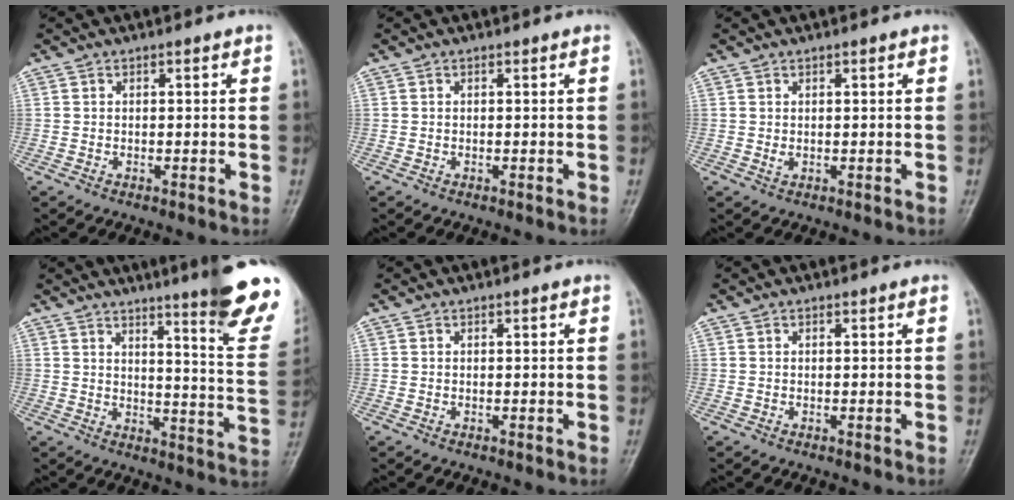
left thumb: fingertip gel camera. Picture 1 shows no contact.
{"total": 0.0}
{"total": 1.6, "force": [0.5, 0.8, 1.3], "torque": [-0.017, 0.001, 0.011]}
{"total": 17.4, "force": [11.7, 1.7, 12.8], "torque": [-0.133, -0.080, 0.147]}
{"total": 0.0}
{"total": 0.0}